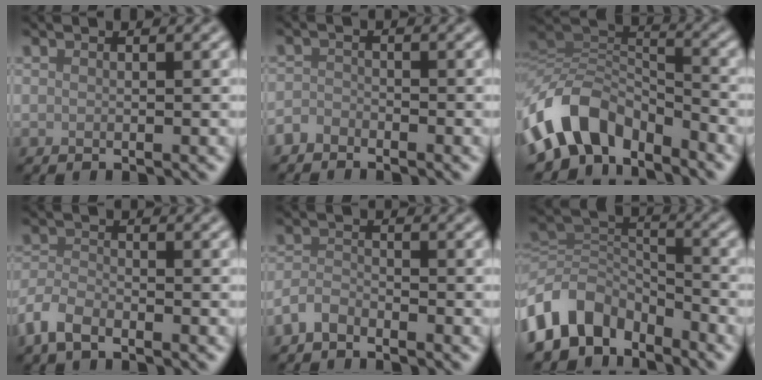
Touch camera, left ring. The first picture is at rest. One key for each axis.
{"total": 1.5, "fx": -1.3, "fy": 0.7, "fz": 0.2, "tx": -0.001, "ty": 0.002, "tz": -0.031}
{"total": 8.4, "fx": -5.4, "fy": 4.8, "fz": 4.3, "tx": -0.066, "ty": 0.000, "tz": -0.111}
{"total": 2.9, "fx": -2.3, "fy": 1.2, "fz": 1.4, "tx": -0.029, "ty": 0.000, "tz": -0.058}
{"total": 1.9, "fx": -1.6, "fy": 0.8, "fz": 0.7, "tx": -0.012, "ty": 0.005, "tz": -0.040}
{"total": 7.9, "fx": -5.1, "fy": 5.1, "fz": 3.3, "tx": -0.051, "ty": 0.000, "tz": -0.109}